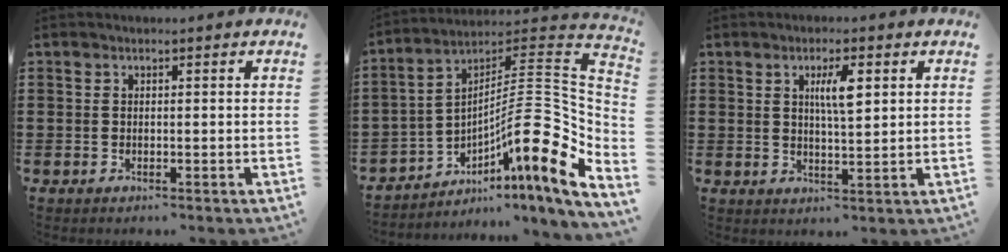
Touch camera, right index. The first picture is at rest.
{"total": 15.3, "force": [-3.6, 3.1, 14.5], "torque": [-0.217, -0.037, -0.078]}
{"total": 4.7, "force": [1.6, 1.1, 4.3], "torque": [-0.082, 0.005, 0.022]}